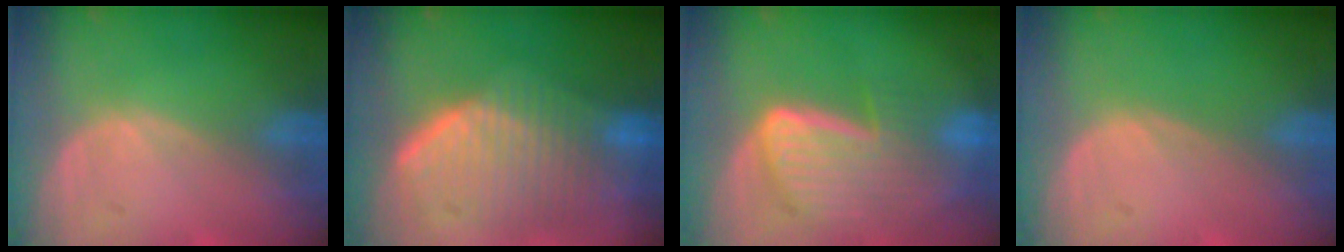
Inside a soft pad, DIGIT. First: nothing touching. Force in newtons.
{"total": 10.4, "press": 9.0, "slide": 5.1}
{"total": 9.1, "press": 7.9, "slide": 4.3}
{"total": 0.0}